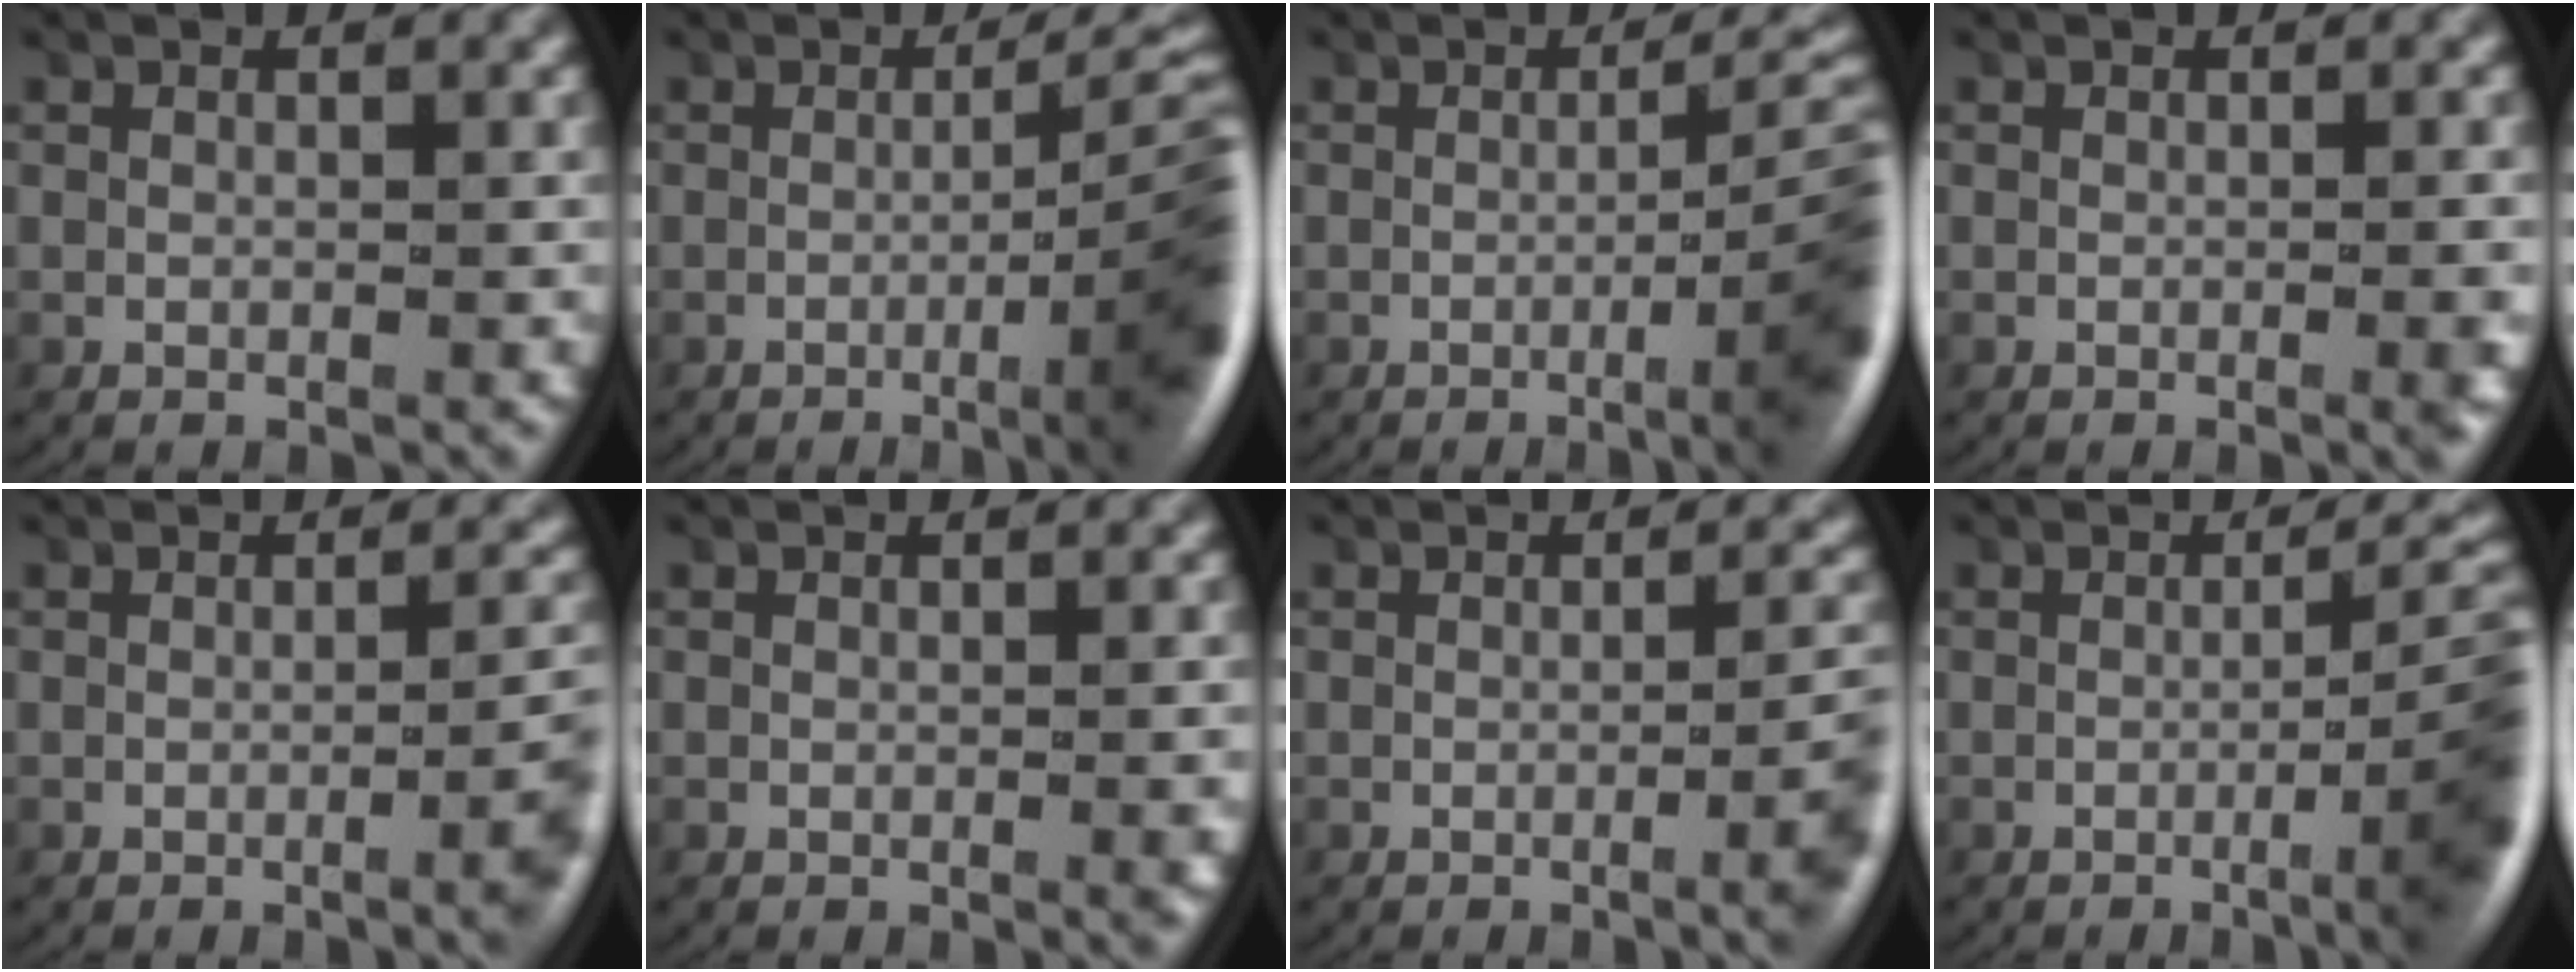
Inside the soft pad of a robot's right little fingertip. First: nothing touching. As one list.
[{"total": 9.0, "force": [-2.3, 2.5, 8.4], "torque": [-0.084, 0.000, -0.040]}, {"total": 7.8, "force": [-1.9, 2.2, 7.3], "torque": [-0.073, 0.001, -0.037]}, {"total": 1.1, "force": [-0.3, 0.0, 1.0], "torque": [-0.009, 0.005, -0.008]}, {"total": 3.7, "force": [-0.9, 0.7, 3.5], "torque": [-0.036, 0.003, -0.017]}, {"total": 0.6, "force": [-0.1, 0.0, 0.6], "torque": [-0.002, 0.004, -0.005]}, {"total": 4.1, "force": [-1.1, 0.8, 3.9], "torque": [-0.040, 0.003, -0.020]}, {"total": 7.6, "force": [-1.9, 2.2, 7.1], "torque": [-0.071, 0.003, -0.036]}]